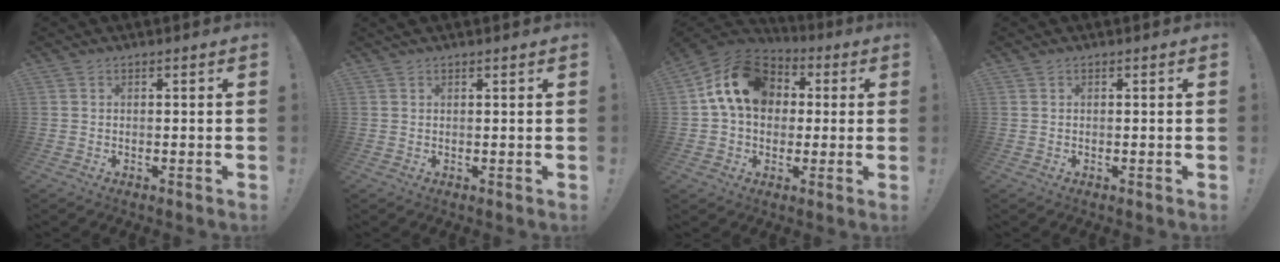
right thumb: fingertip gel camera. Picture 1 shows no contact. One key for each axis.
{"total": 1.0, "fx": 0.9, "fy": 0.0, "fz": 0.5, "tx": -0.002, "ty": -0.002, "tz": 0.015}
{"total": 17.4, "fx": 4.3, "fy": 13.3, "fz": 10.4, "tx": -0.164, "ty": 0.005, "tz": 0.085}
{"total": 0.0}